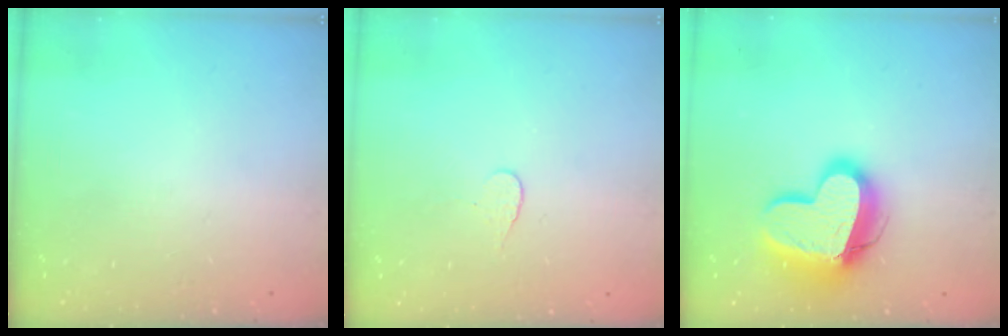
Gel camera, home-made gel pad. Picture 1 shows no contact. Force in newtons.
{"total": 3.9, "press": 3.9, "slide": 0.3}
{"total": 16.8, "press": 16.7, "slide": 1.8}